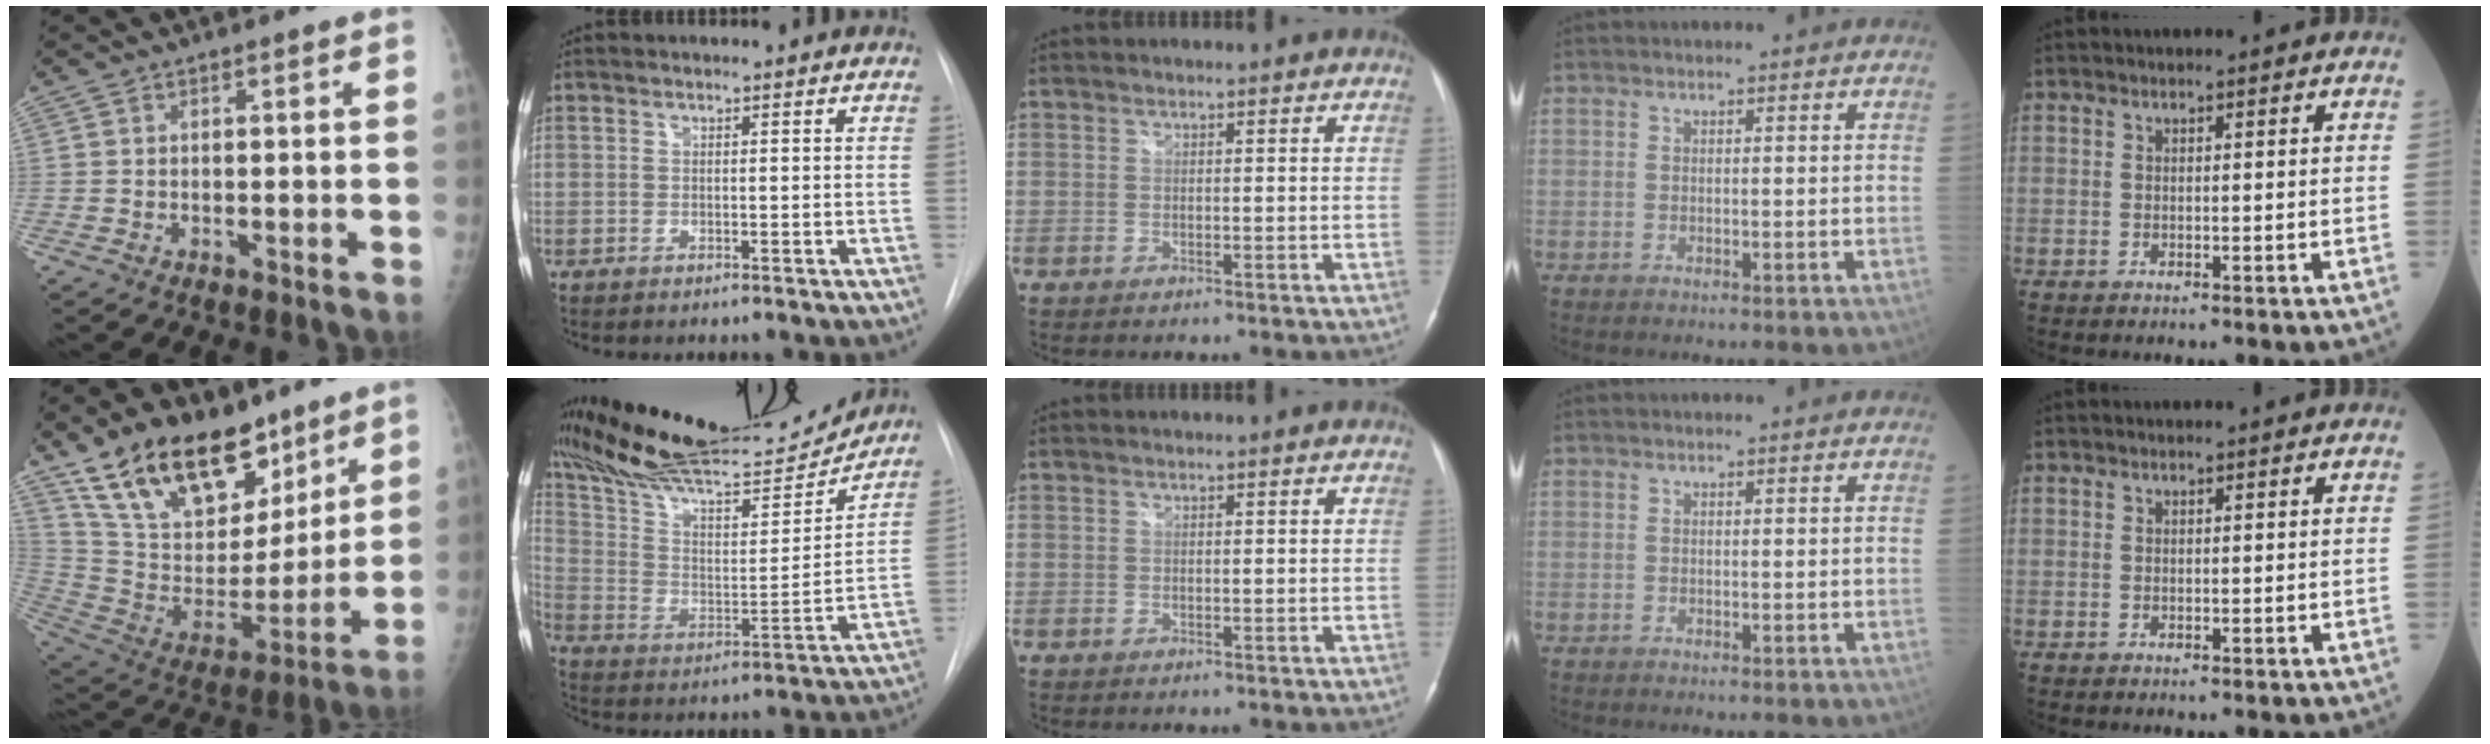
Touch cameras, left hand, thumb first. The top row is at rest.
{"thumb": {"total": 24.9, "force": [16.5, 12.9, 13.5], "torque": [-0.199, -0.058, 0.295]}, "index": {"total": 23.2, "force": [21.5, 3.0, 8.2], "torque": [-0.150, -0.019, 0.337]}}